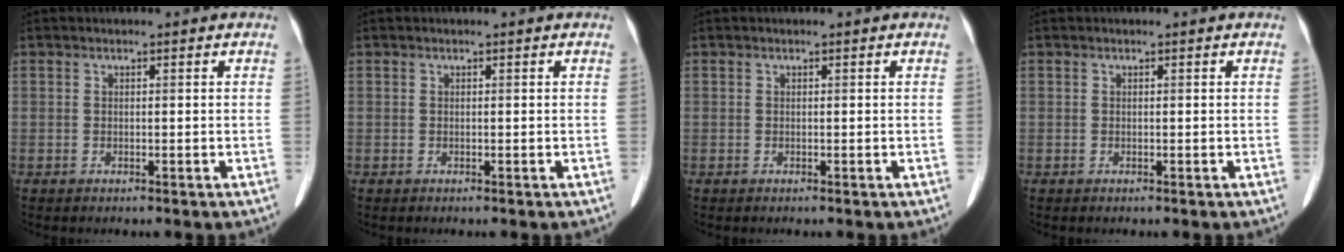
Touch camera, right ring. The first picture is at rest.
{"total": 0.0}
{"total": 0.0}
{"total": 0.0}